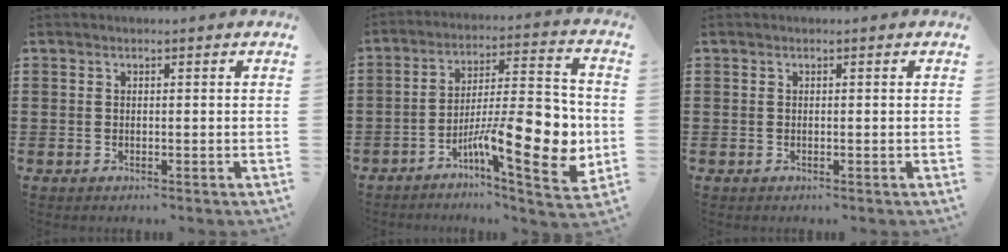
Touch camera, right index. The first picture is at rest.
{"total": 16.1, "force": [-4.6, 5.2, 14.5], "torque": [-0.214, 0.000, -0.072]}
{"total": 0.0}